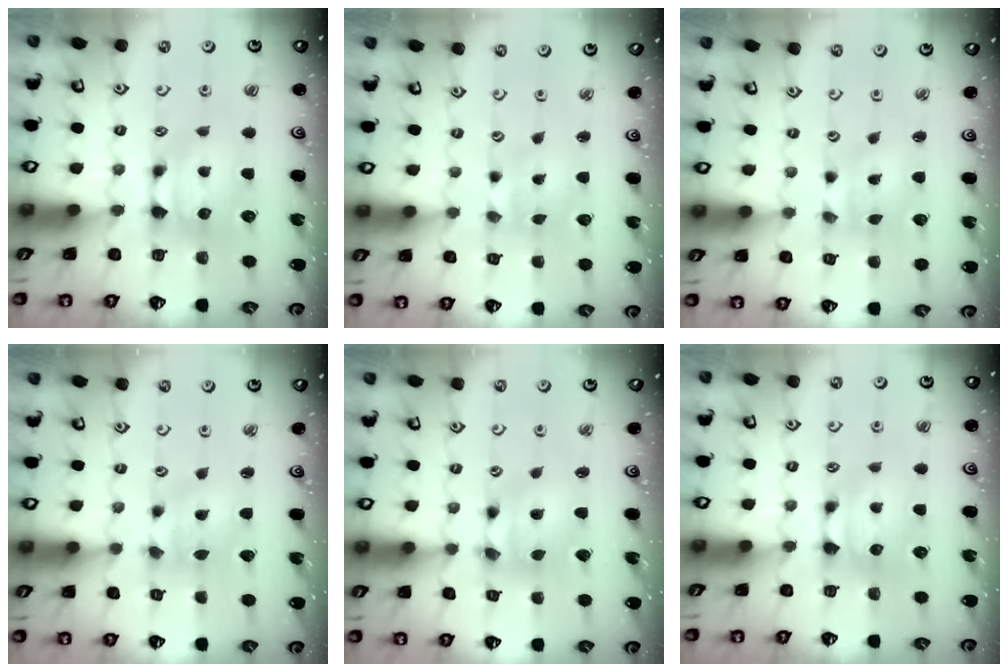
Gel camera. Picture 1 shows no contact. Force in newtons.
{"total": 3.3, "press": 3.1, "slide": 1.0}
{"total": 2.6, "press": 2.5, "slide": 0.9}
{"total": 1.2, "press": 0.3, "slide": 1.2}
{"total": 4.4, "press": 4.1, "slide": 1.4}
{"total": 0.0}